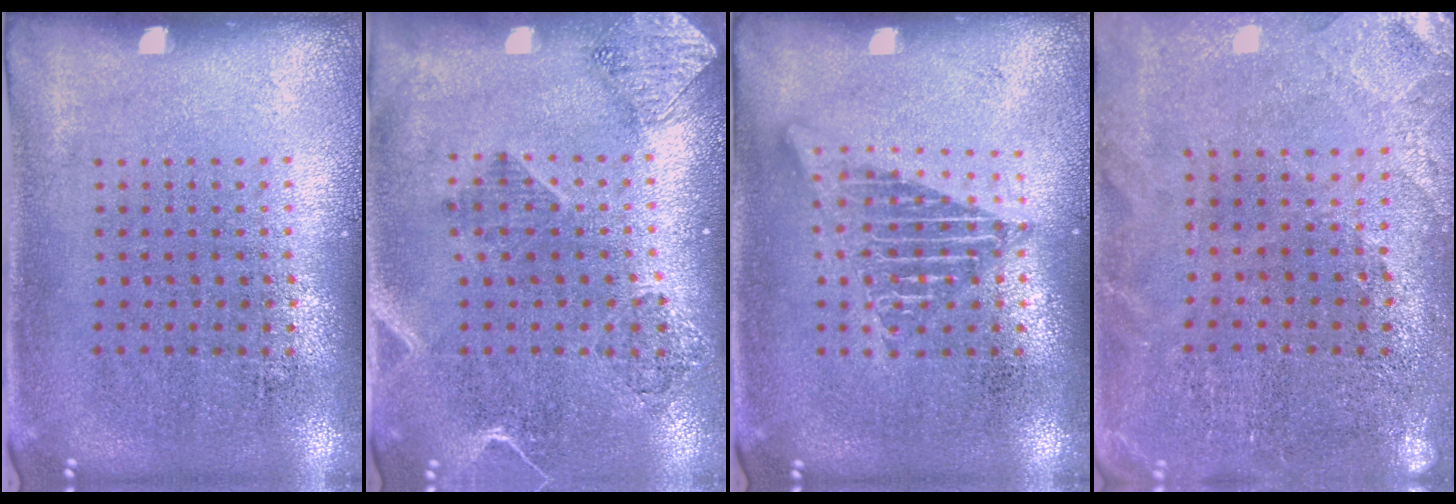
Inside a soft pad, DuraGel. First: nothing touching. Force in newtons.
{"total": 1.9, "press": 1.6, "slide": 0.9}
{"total": 1.7, "press": 1.7, "slide": 0.2}
{"total": 0.5, "press": 0.5, "slide": 0.2}